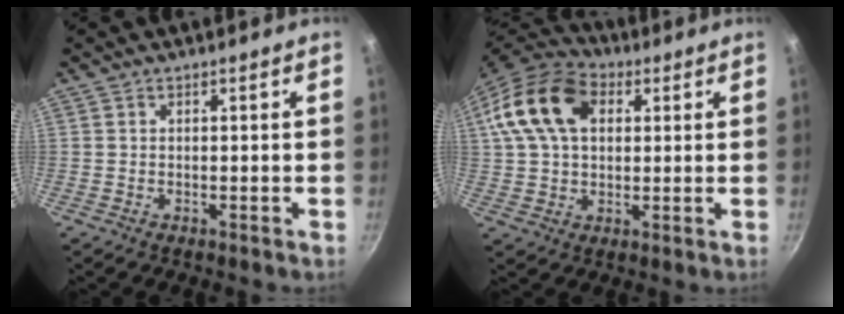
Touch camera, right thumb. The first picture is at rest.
{"total": 16.1, "force": [4.5, 10.8, 11.0], "torque": [-0.189, 0.017, 0.066]}